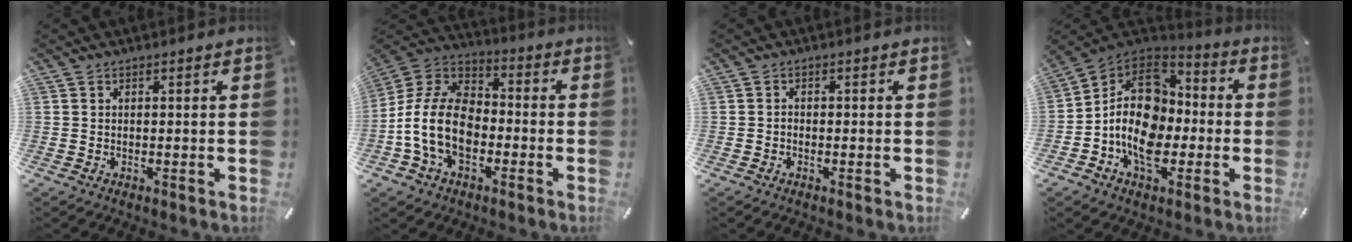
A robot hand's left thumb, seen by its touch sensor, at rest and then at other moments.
{"total": 14.5, "force": [-4.1, 10.0, 9.7], "torque": [-0.225, 0.019, -0.080]}
{"total": 0.7, "force": [-0.5, 0.4, 0.3], "torque": [-0.006, 0.002, -0.011]}
{"total": 16.1, "force": [-2.7, 12.2, 10.1], "torque": [-0.196, 0.017, -0.053]}